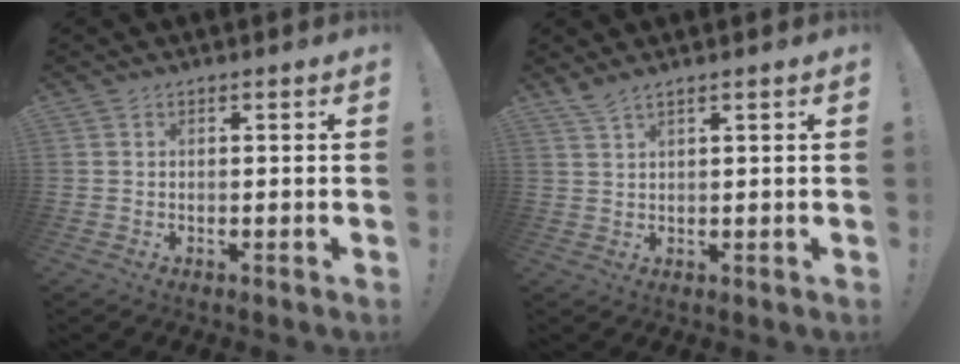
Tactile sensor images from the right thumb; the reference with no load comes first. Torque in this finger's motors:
{"motor_torque": [0.01, 0.03, 0.17, 0.17, 0.10]}